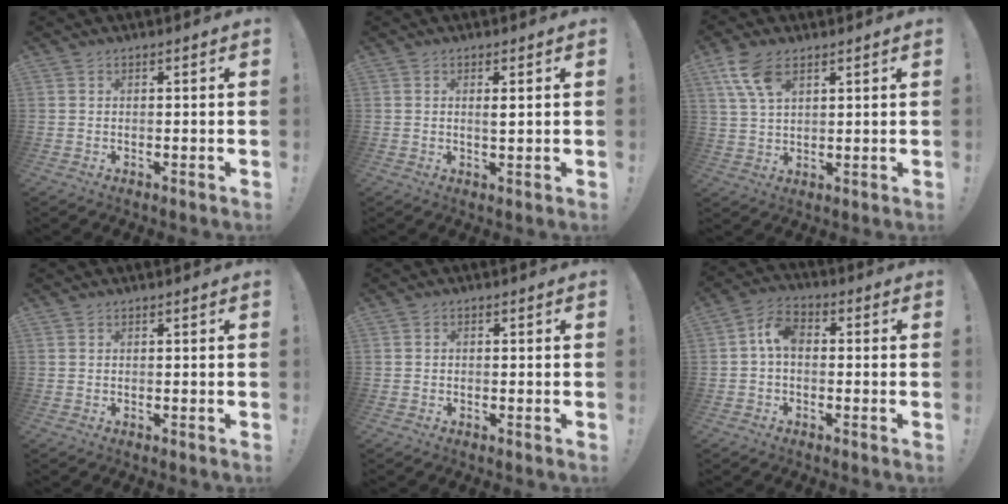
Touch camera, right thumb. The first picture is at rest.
{"total": 1.9, "force": [0.9, 0.1, 1.7], "torque": [-0.020, -0.009, 0.011]}
{"total": 8.9, "force": [4.8, 4.5, 5.9], "torque": [-0.114, -0.009, 0.095]}
{"total": 0.0}
{"total": 0.5, "force": [-0.3, 0.4, 0.2], "torque": [-0.002, 0.001, -0.006]}
{"total": 6.7, "force": [0.1, 4.3, 5.2], "torque": [-0.091, 0.020, 0.006]}